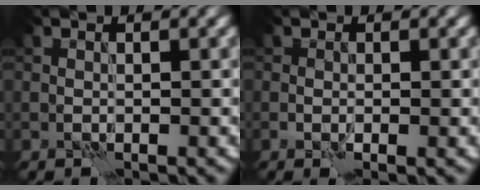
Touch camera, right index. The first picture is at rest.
{"total": 1.0, "force": [-0.1, 0.4, 0.9], "torque": [-0.017, -0.003, -0.002]}